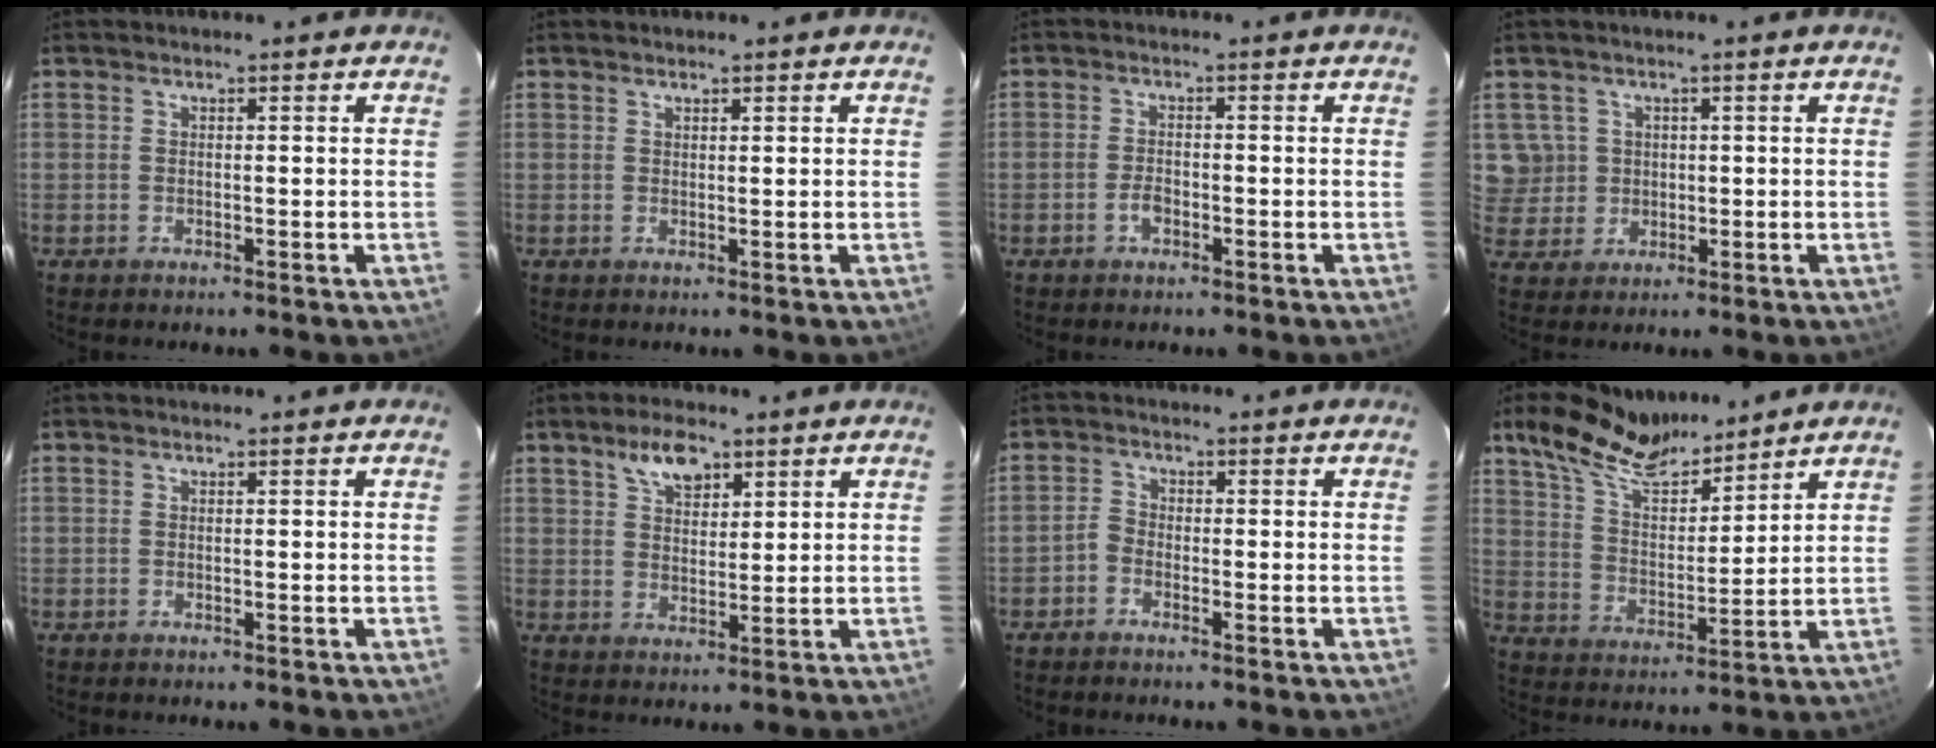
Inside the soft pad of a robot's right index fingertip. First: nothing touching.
{"total": 0.8, "force": [0.8, 0.1, 0.3], "torque": [-0.007, 0.001, 0.013]}
{"total": 2.5, "force": [-1.2, 1.3, 1.7], "torque": [-0.037, 0.002, -0.023]}
{"total": 5.4, "force": [1.1, 5.2, 0.5], "torque": [0.000, 0.013, 0.028]}
{"total": 0.0}
{"total": 6.2, "force": [3.9, 2.9, 3.8], "torque": [-0.064, 0.008, 0.070]}
{"total": 1.9, "force": [-1.4, 1.1, 0.6], "torque": [-0.013, 0.006, -0.029]}
{"total": 14.2, "force": [11.6, 4.1, 7.1], "torque": [-0.131, 0.017, 0.214]}